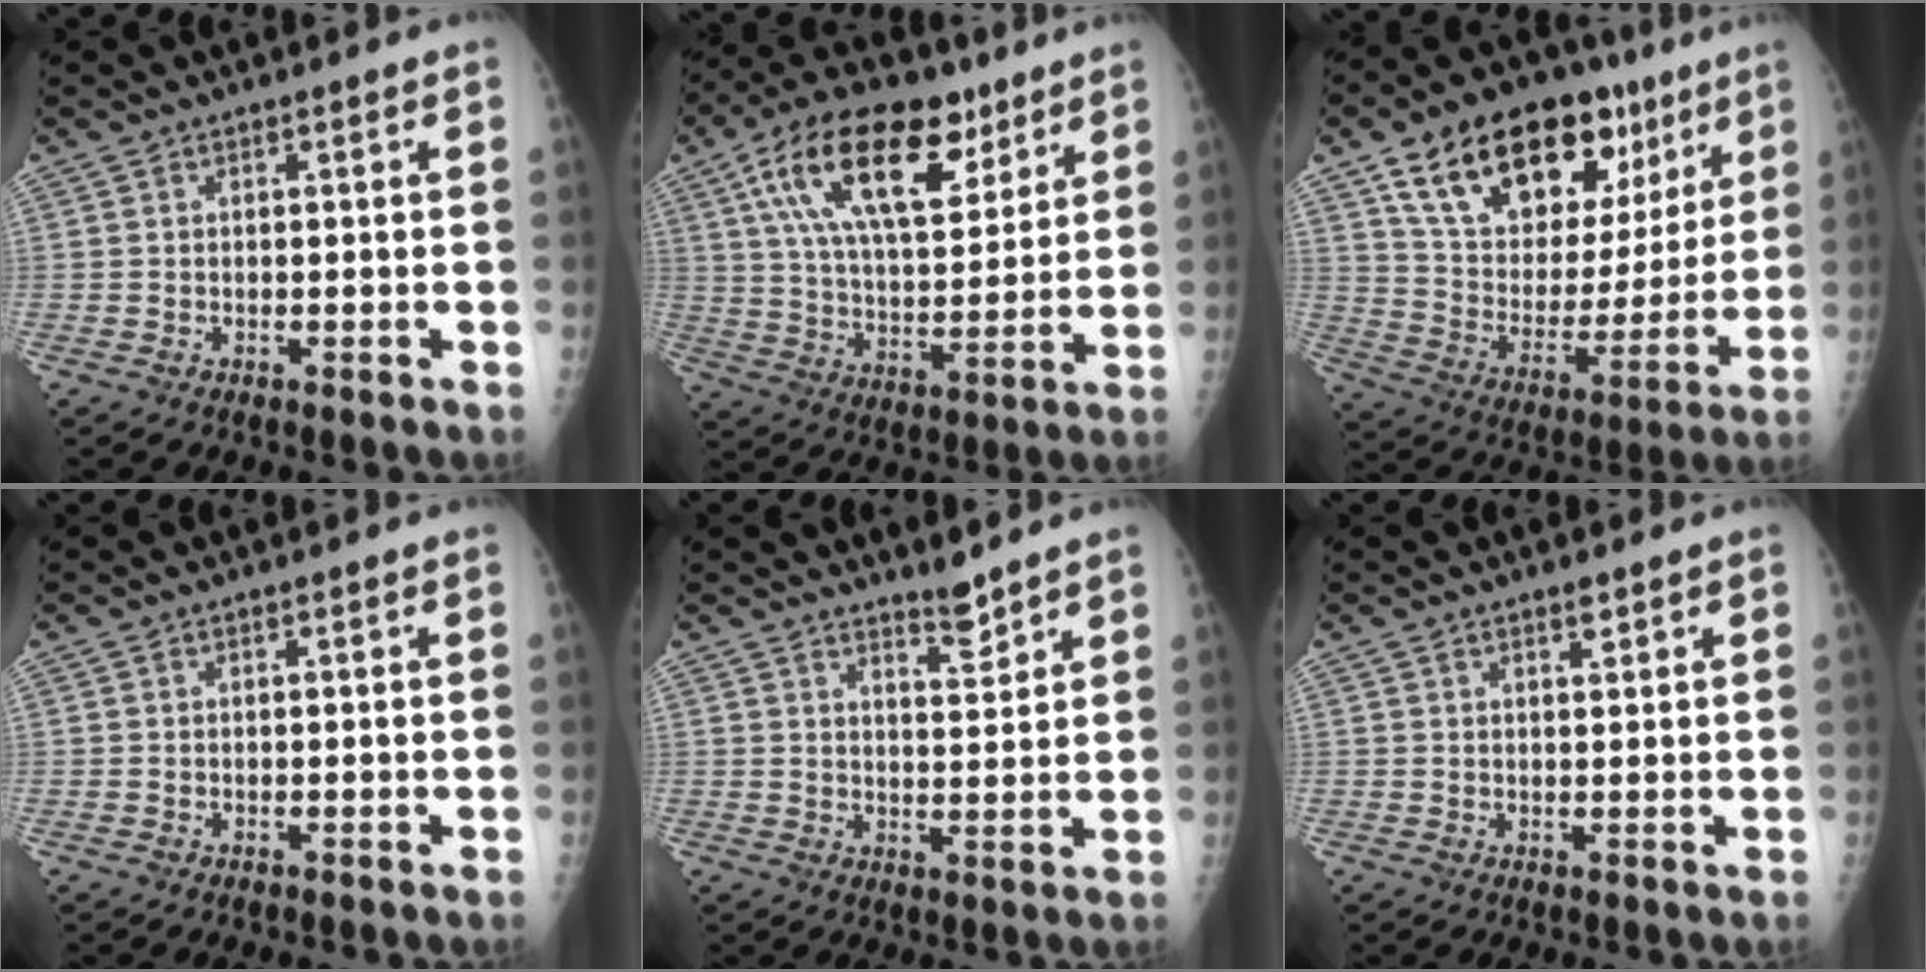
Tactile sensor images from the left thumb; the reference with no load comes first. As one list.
[{"total": 21.5, "force": [10.8, 10.6, 15.2], "torque": [-0.233, -0.025, 0.188]}, {"total": 27.7, "force": [15.2, 14.8, 17.8], "torque": [-0.237, -0.016, 0.254]}, {"total": 0.0}, {"total": 3.9, "force": [3.5, 0.5, 1.6], "torque": [-0.017, -0.036, 0.058]}, {"total": 1.7, "force": [1.2, 0.5, 1.0], "torque": [-0.010, -0.007, 0.019]}]